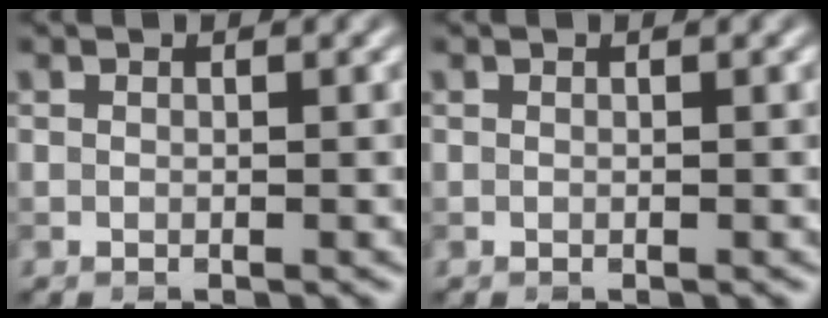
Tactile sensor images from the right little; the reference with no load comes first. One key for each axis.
{"total": 0.0}